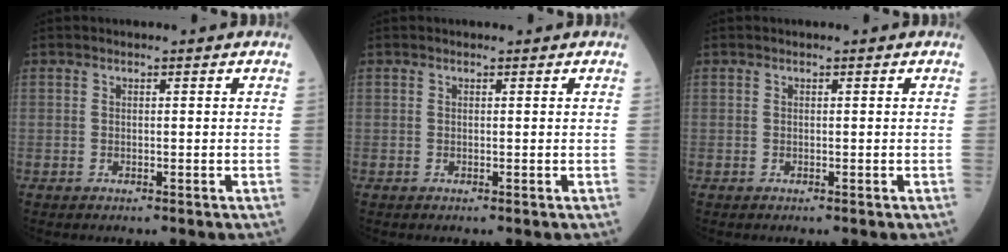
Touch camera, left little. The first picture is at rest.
{"total": 0.0}
{"total": 0.0}